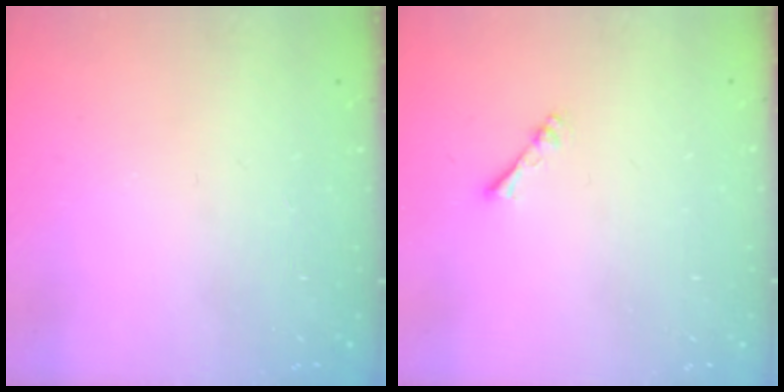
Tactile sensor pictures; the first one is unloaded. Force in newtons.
{"total": 1.1, "press": 1.1, "slide": 0.2}